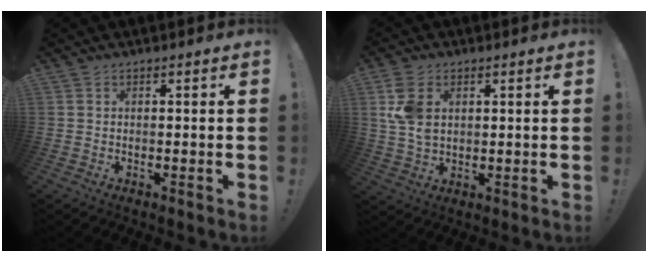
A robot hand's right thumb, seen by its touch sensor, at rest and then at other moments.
{"total": 8.4, "force": [2.9, 5.4, 5.8], "torque": [-0.116, -0.002, 0.057]}